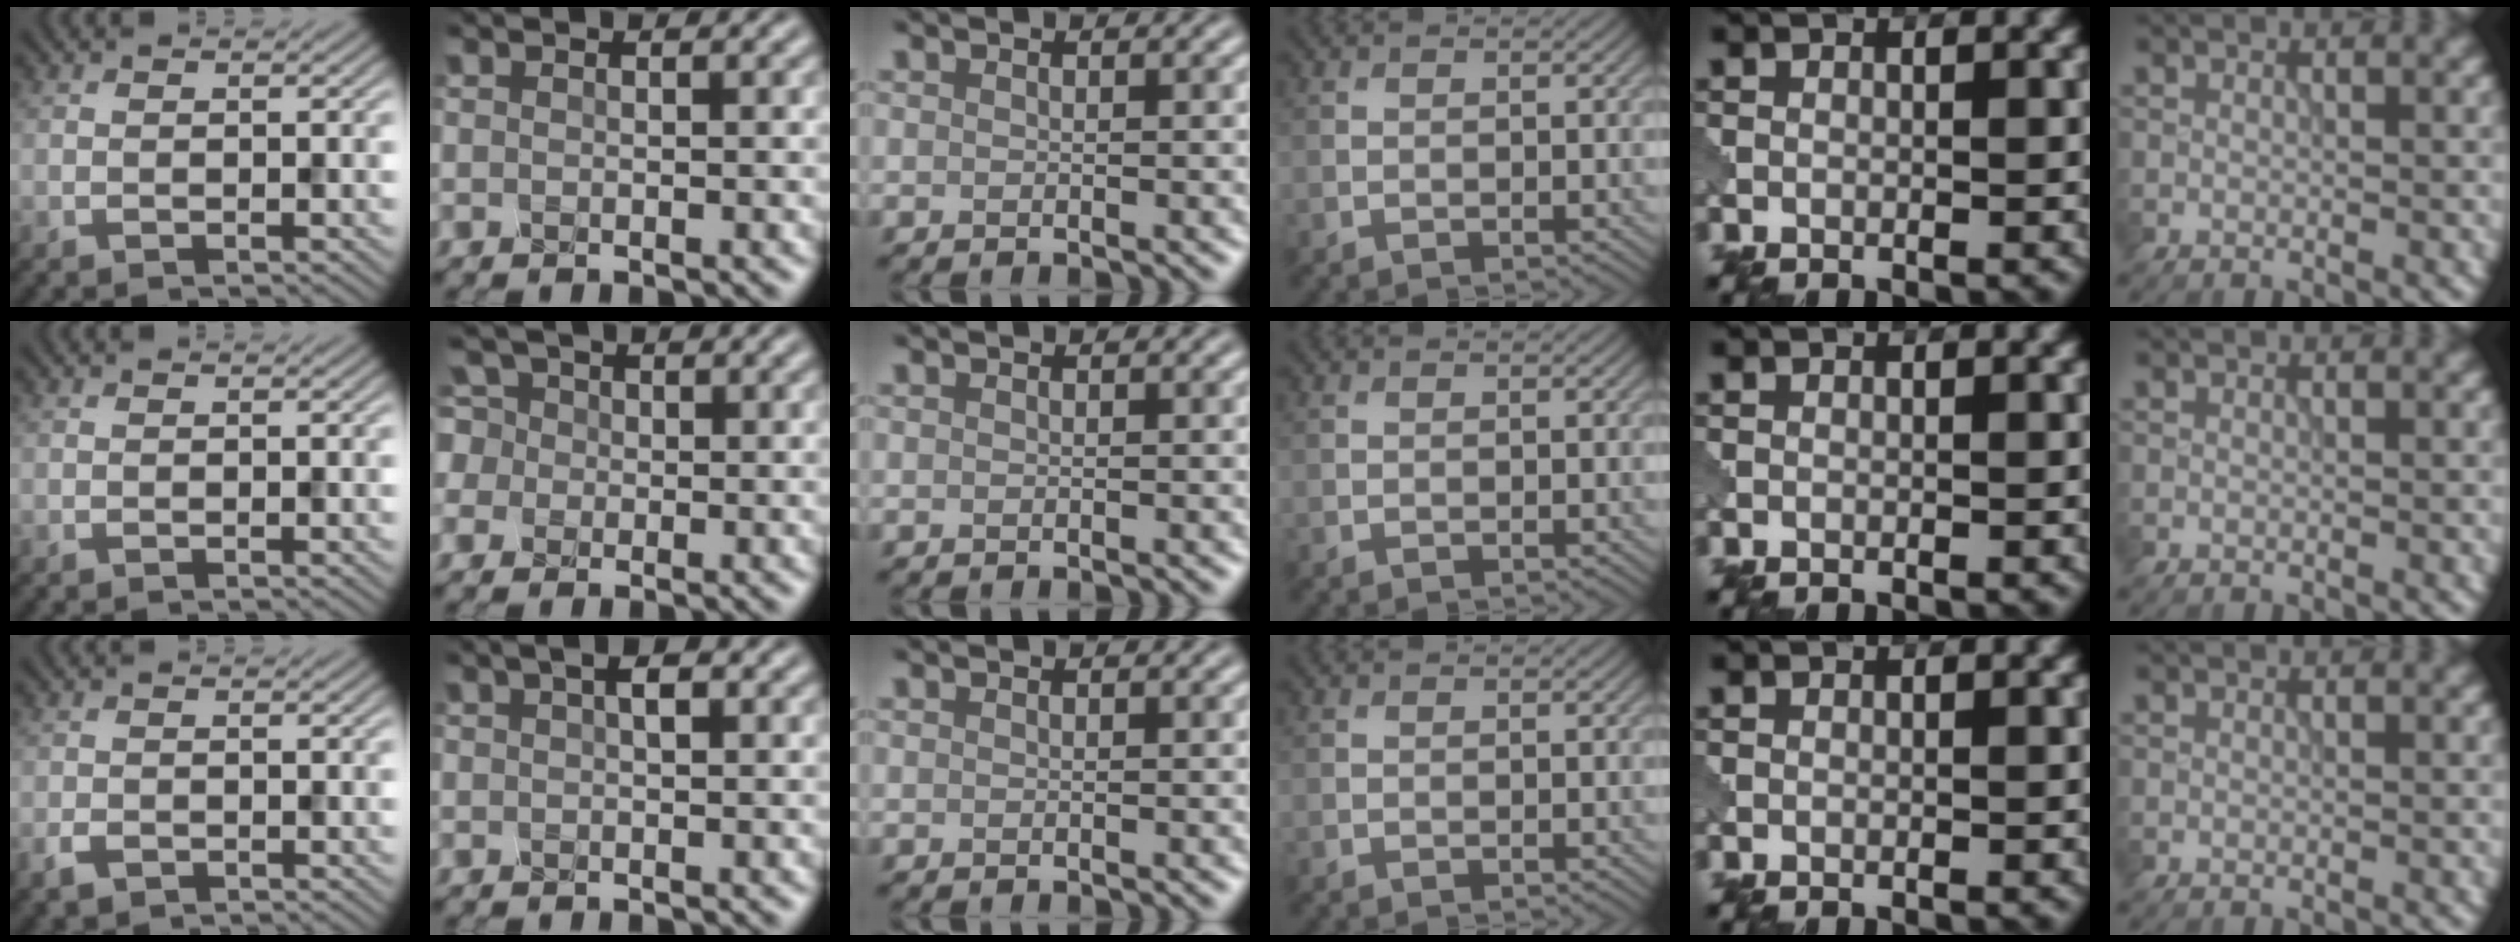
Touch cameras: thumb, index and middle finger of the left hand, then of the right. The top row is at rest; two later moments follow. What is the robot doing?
{"motion": "squeeze", "object": "foam earplug"}